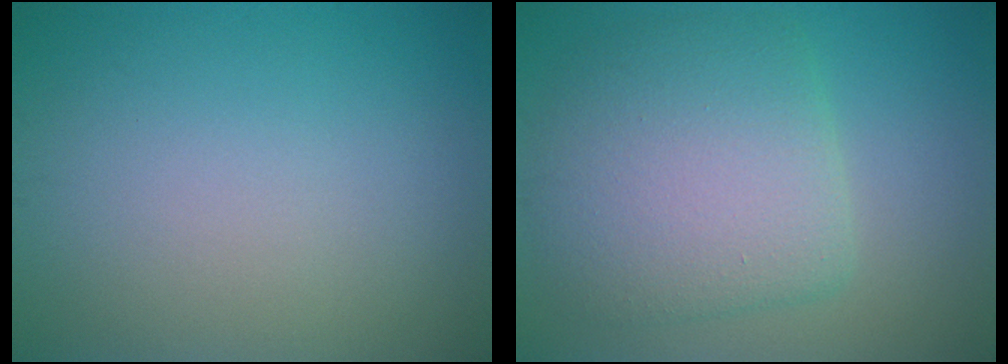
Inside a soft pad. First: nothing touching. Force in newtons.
{"total": 7.1, "press": 7.1, "slide": 0.5}